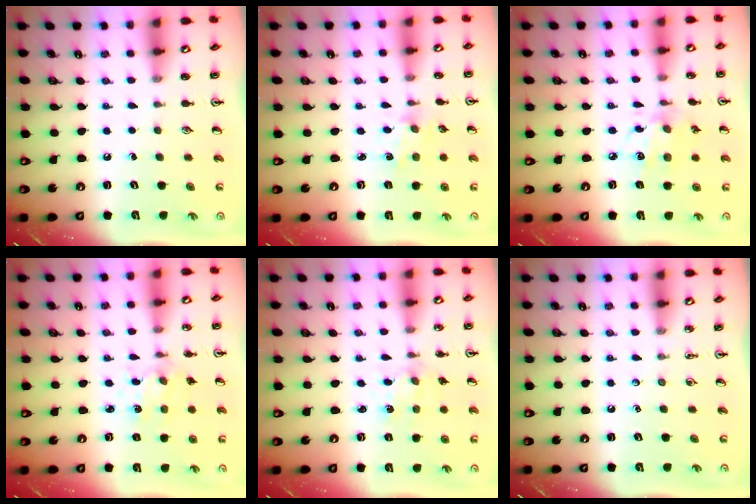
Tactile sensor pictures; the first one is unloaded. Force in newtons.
{"total": 1.3, "press": 1.3, "slide": 0.2}
{"total": 7.7, "press": 7.7, "slide": 0.6}
{"total": 1.4, "press": 1.4, "slide": 0.3}
{"total": 3.0, "press": 3.0, "slide": 0.3}
{"total": 0.0}